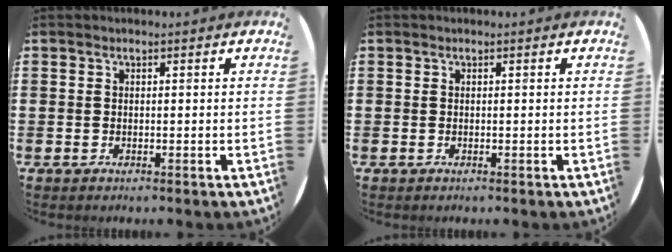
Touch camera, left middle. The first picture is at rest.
{"total": 0.0}